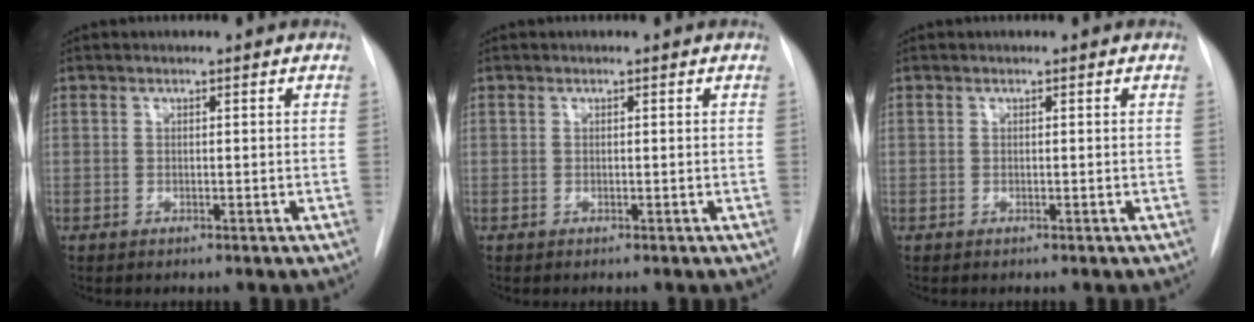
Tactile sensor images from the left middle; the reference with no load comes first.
{"total": 0.0}
{"total": 0.0}